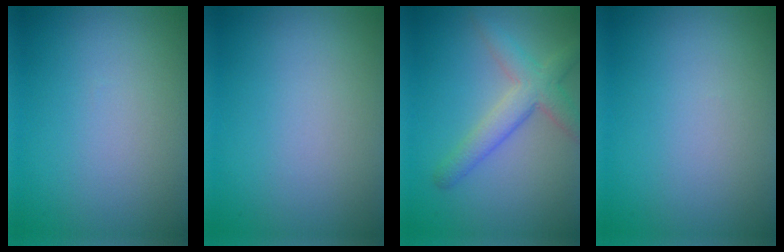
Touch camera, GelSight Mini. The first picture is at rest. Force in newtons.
{"total": 0.0}
{"total": 4.0, "press": 4.0, "slide": 0.2}
{"total": 0.0}